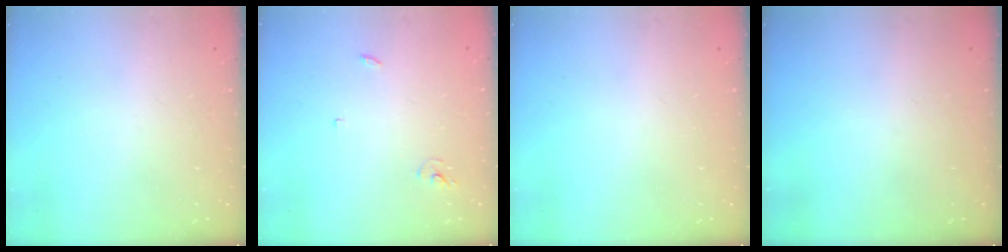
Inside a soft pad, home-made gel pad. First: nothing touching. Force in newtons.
{"total": 2.5, "press": 2.5, "slide": 0.1}
{"total": 0.0}
{"total": 0.0}